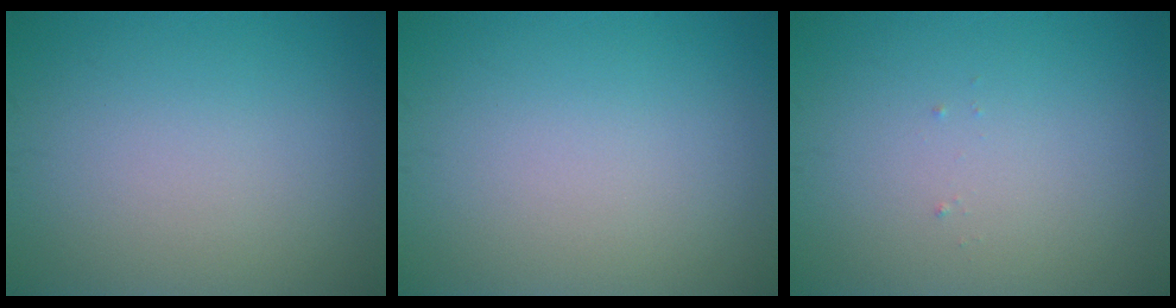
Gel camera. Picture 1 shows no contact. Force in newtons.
{"total": 0.0}
{"total": 0.0}